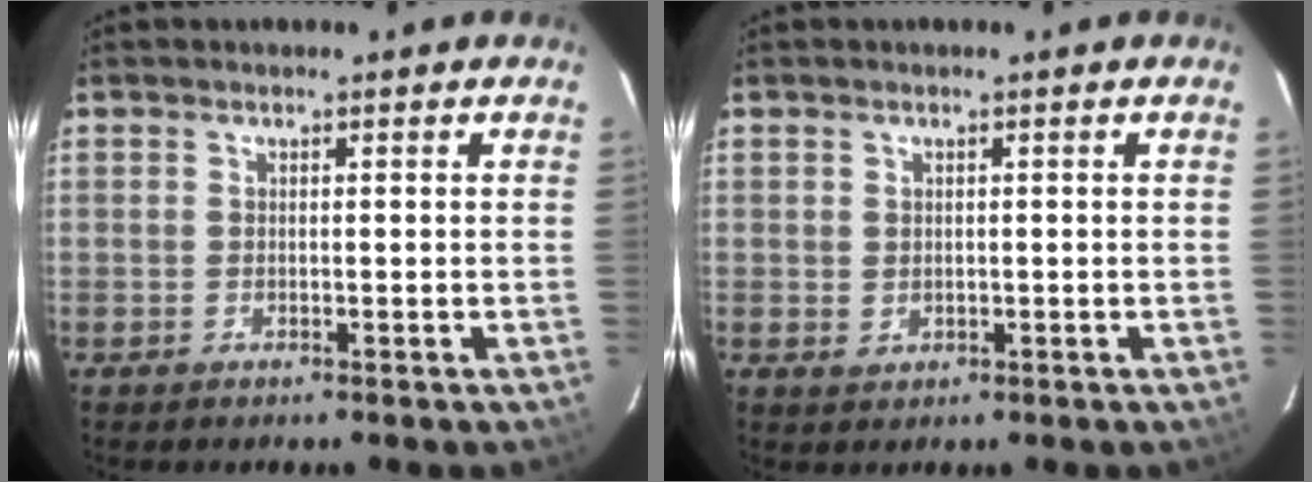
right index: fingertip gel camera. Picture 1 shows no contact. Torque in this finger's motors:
{"motor_torque": [0.28, 0.19, -0.06, 0.01]}